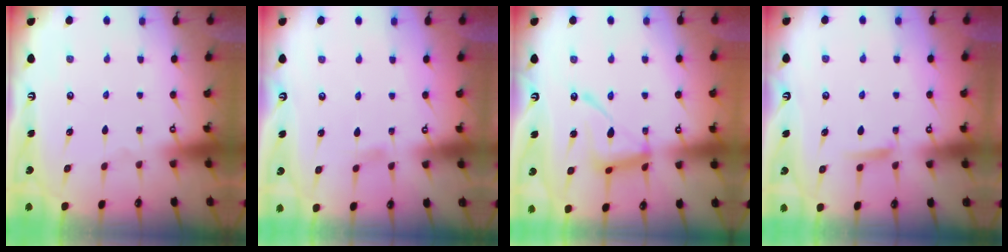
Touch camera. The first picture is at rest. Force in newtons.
{"total": 4.1, "press": 4.1, "slide": 0.6}
{"total": 13.8, "press": 13.7, "slide": 1.2}
{"total": 6.2, "press": 6.2, "slide": 0.7}